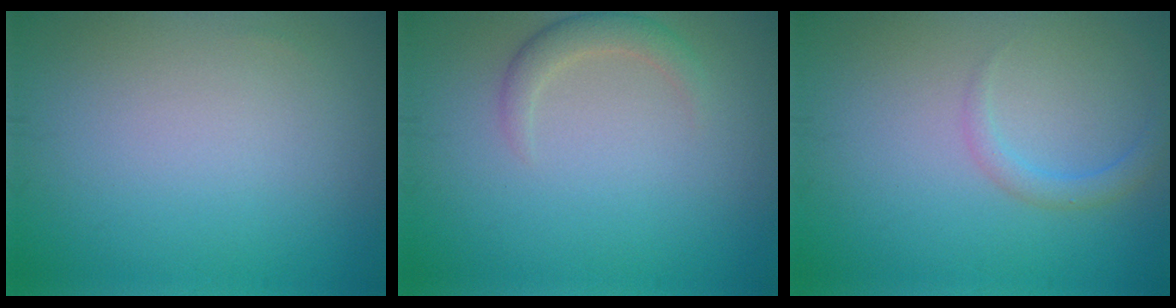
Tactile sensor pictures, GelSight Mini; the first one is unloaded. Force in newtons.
{"total": 1.9, "press": 1.9, "slide": 0.1}
{"total": 1.6, "press": 1.6, "slide": 0.1}